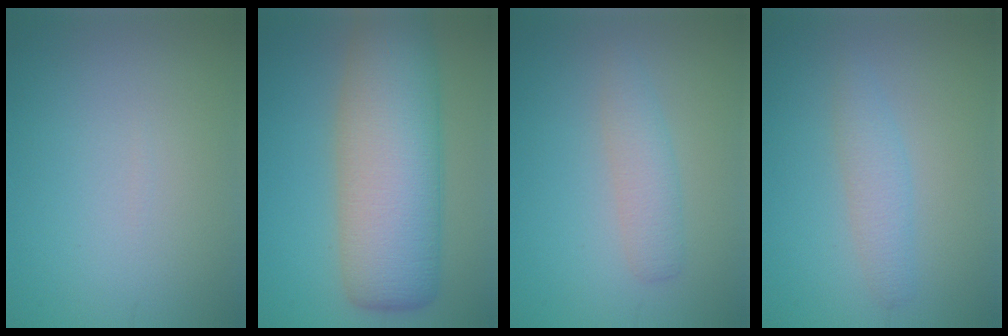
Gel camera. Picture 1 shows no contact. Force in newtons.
{"total": 11.3, "press": 11.3, "slide": 0.3}
{"total": 2.3, "press": 2.3, "slide": 0.0}
{"total": 2.1, "press": 2.1, "slide": 0.2}